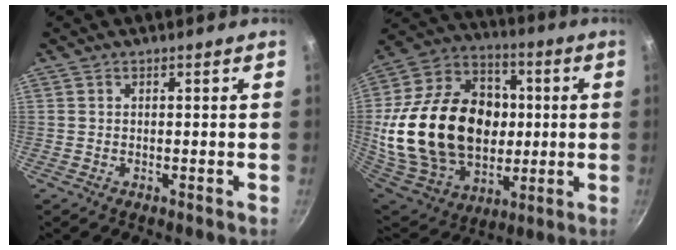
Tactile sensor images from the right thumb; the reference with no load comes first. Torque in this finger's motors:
{"motor_torque": [-1.06, 3.11, 2.53, -0.24, 0.42]}